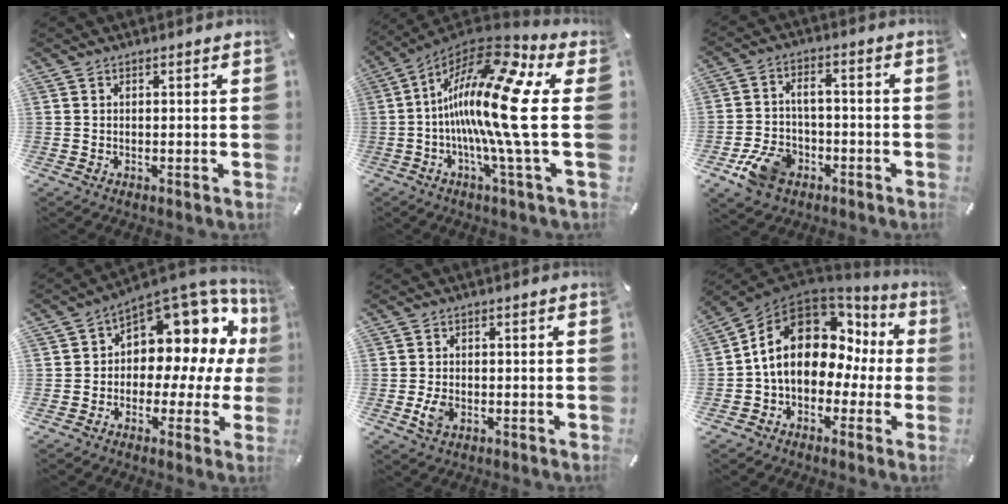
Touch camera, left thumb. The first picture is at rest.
{"total": 21.9, "force": [-0.4, 2.9, 21.7], "torque": [-0.439, -0.026, -0.025]}
{"total": 9.7, "force": [-4.1, 6.9, 5.3], "torque": [-0.114, 0.028, -0.072]}
{"total": 11.3, "force": [5.5, 7.5, 6.4], "torque": [-0.084, -0.069, 0.091]}
{"total": 3.9, "force": [-1.1, 2.6, 2.7], "torque": [-0.066, -0.001, -0.022]}
{"total": 16.0, "force": [3.0, 11.8, 10.3], "torque": [-0.184, -0.009, 0.050]}